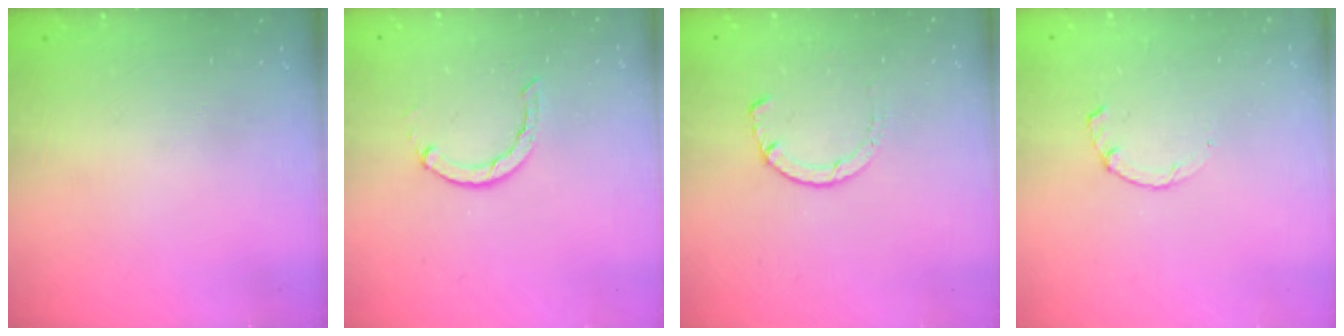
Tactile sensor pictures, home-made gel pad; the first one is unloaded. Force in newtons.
{"total": 2.1, "press": 2.1, "slide": 0.3}
{"total": 1.5, "press": 1.5, "slide": 0.3}
{"total": 1.7, "press": 1.7, "slide": 0.3}